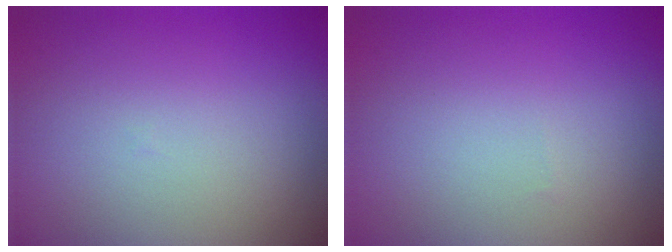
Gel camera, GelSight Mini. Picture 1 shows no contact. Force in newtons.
{"total": 0.0}